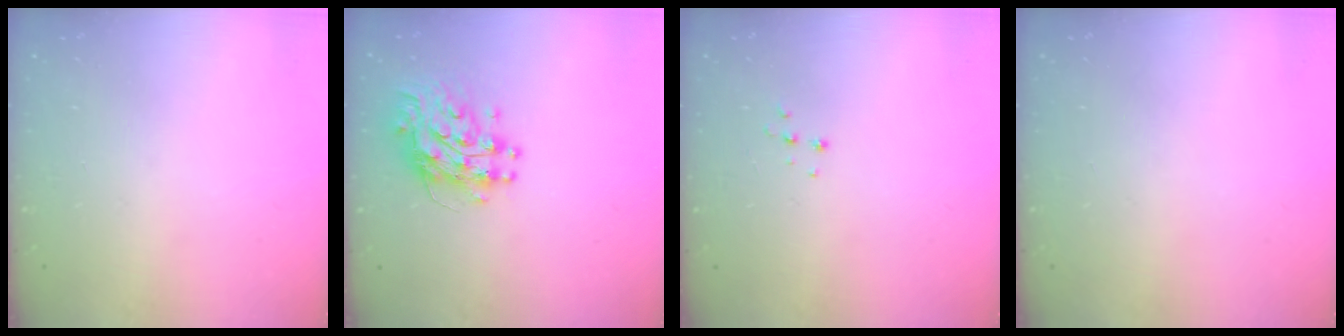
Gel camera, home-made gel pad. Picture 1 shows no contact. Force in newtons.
{"total": 11.5, "press": 11.5, "slide": 1.0}
{"total": 4.9, "press": 4.9, "slide": 0.7}
{"total": 0.0}